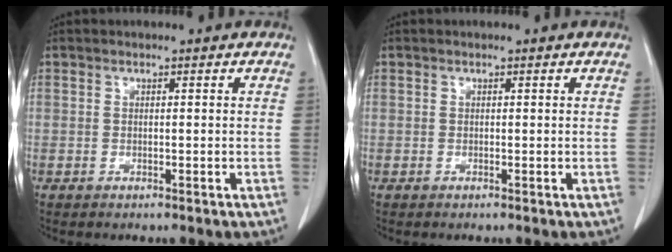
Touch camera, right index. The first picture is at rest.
{"total": 0.0}